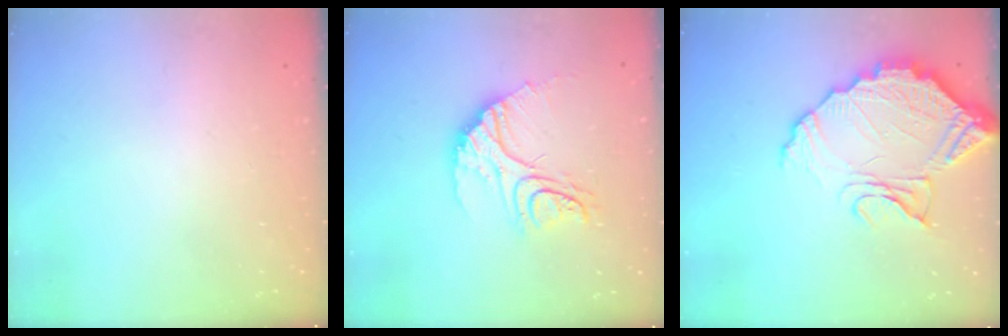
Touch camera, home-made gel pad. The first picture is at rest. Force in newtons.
{"total": 16.3, "press": 16.2, "slide": 1.9}
{"total": 13.9, "press": 13.9, "slide": 1.2}